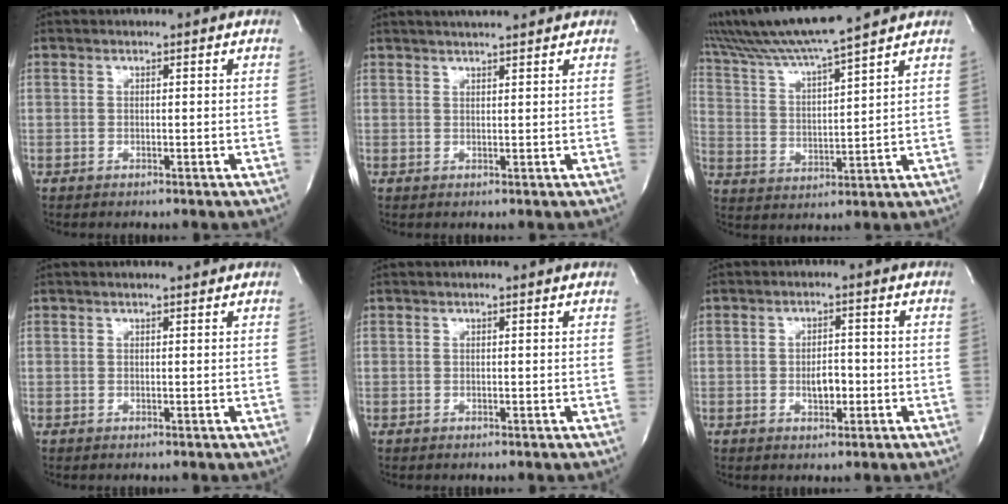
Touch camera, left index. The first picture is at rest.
{"total": 6.3, "force": [5.4, 0.5, 3.1], "torque": [-0.053, 0.022, 0.077]}
{"total": 14.6, "force": [12.9, -0.7, 6.9], "torque": [-0.144, 0.012, 0.223]}
{"total": 1.7, "force": [1.5, 0.2, 0.8], "torque": [-0.014, 0.010, 0.019]}
{"total": 0.9, "force": [0.8, -0.1, 0.3], "torque": [-0.009, 0.007, 0.012]}
{"total": 3.2, "force": [-0.9, 1.6, 2.6], "torque": [-0.043, 0.000, -0.011]}